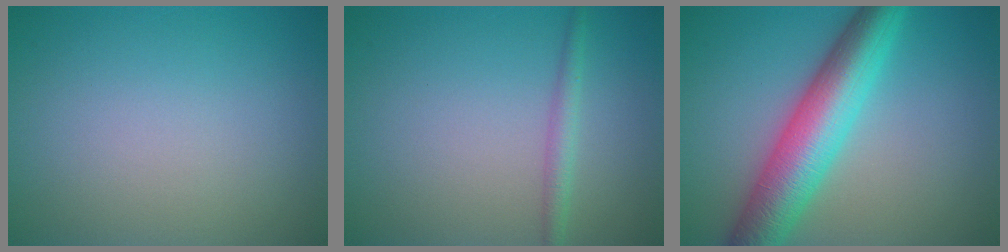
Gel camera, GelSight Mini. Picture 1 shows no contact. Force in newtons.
{"total": 1.7, "press": 1.7, "slide": 0.0}
{"total": 8.1, "press": 8.1, "slide": 0.1}